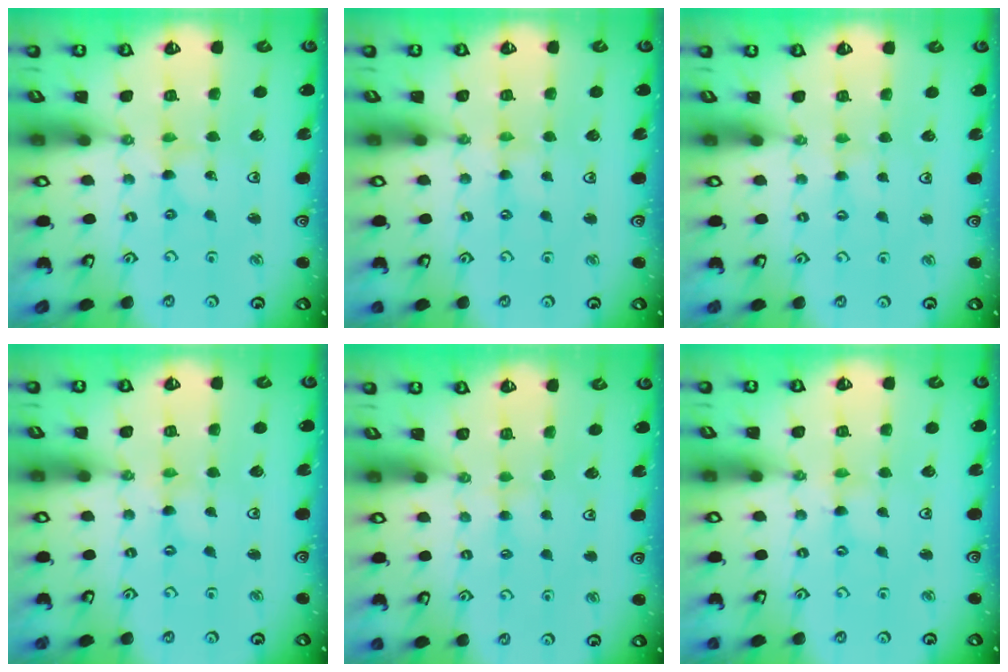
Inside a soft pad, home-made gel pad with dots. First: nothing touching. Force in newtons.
{"total": 1.1, "press": 1.1, "slide": 0.2}
{"total": 1.7, "press": 1.7, "slide": 0.3}
{"total": 0.0}
{"total": 1.9, "press": 1.9, "slide": 0.3}
{"total": 0.9, "press": 0.8, "slide": 0.2}